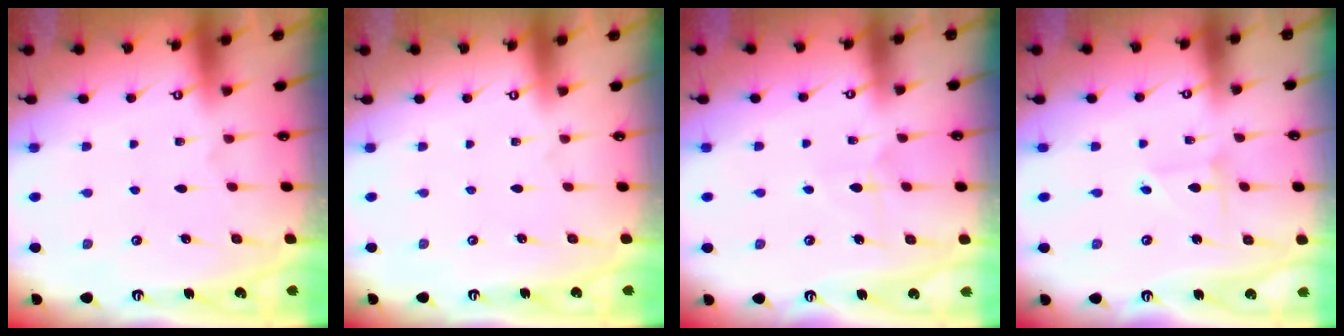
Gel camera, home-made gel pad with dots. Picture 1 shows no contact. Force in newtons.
{"total": 0.0}
{"total": 5.5, "press": 5.5, "slide": 0.5}
{"total": 2.2, "press": 2.2, "slide": 0.2}